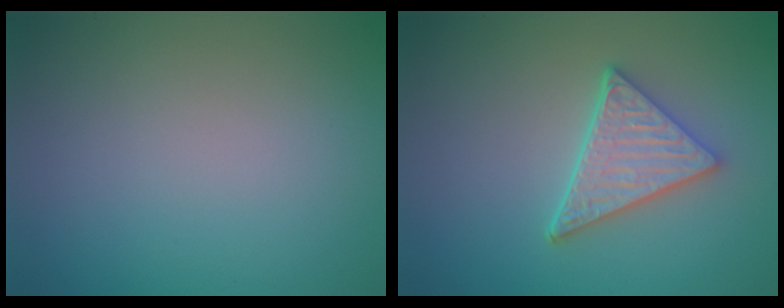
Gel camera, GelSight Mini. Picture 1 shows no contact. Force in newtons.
{"total": 4.6, "press": 3.7, "slide": 2.7}